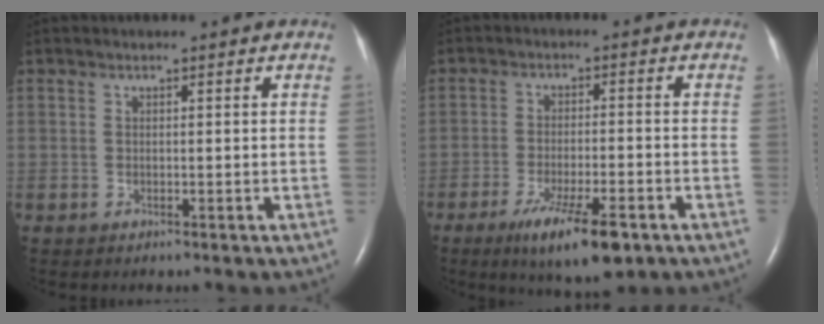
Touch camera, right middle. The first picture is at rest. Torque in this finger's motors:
{"motor_torque": [1.22, -0.92, 0.22, 0.06]}